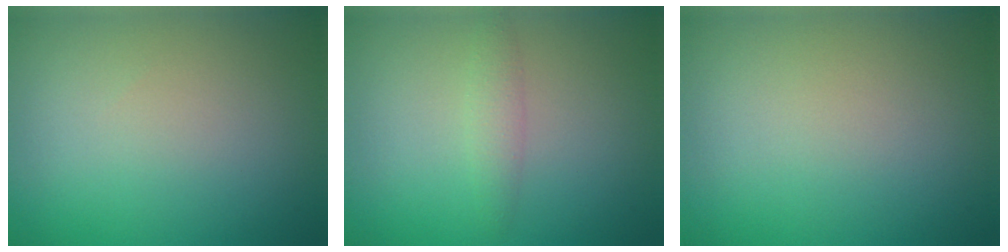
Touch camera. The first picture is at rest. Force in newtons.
{"total": 1.5, "press": 1.5, "slide": 0.0}
{"total": 0.0}